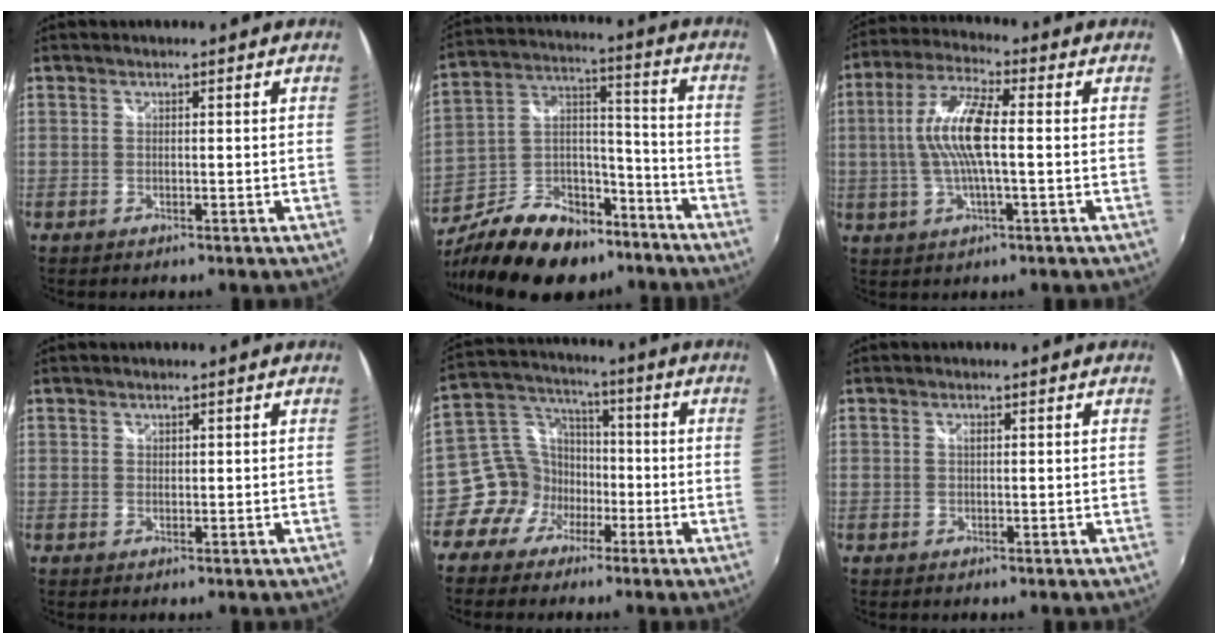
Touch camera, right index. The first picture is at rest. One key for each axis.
{"total": 22.6, "fx": -15.6, "fy": 11.8, "fz": 11.4, "tx": -0.237, "ty": 0.031, "tz": -0.241}
{"total": 11.0, "fx": 0.0, "fy": 2.4, "fz": 10.8, "tx": -0.212, "ty": 0.008, "tz": -0.001}
{"total": 0.5, "fx": 0.4, "fy": 0.4, "fz": 0.1, "tx": -0.001, "ty": 0.001, "tz": 0.006}
{"total": 9.3, "fx": -4.2, "fy": 7.9, "fz": 2.5, "tx": -0.055, "ty": 0.041, "tz": -0.078}
{"total": 0.6, "fx": 0.2, "fy": 0.2, "fz": 0.5, "tx": -0.008, "ty": 0.002, "tz": 0.002}